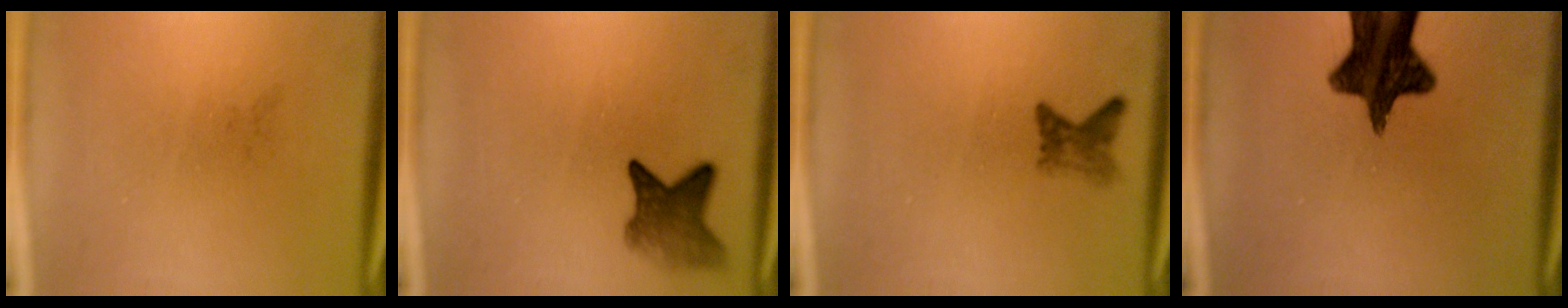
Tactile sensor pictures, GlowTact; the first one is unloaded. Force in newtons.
{"total": 4.5}
{"total": 1.9}
{"total": 13.2}